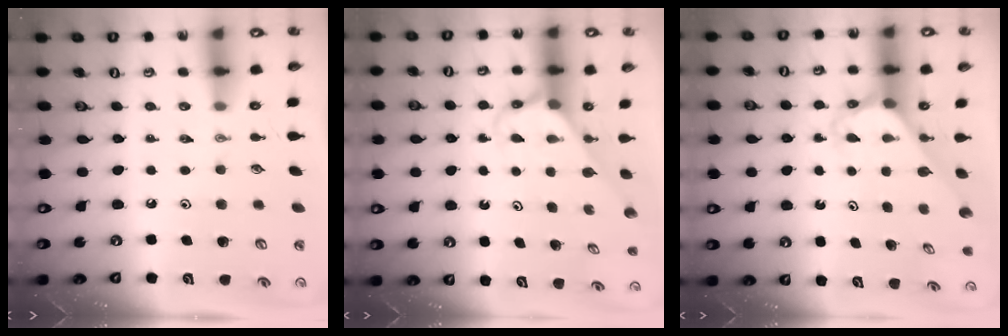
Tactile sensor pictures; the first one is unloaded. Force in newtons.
{"total": 2.8, "press": 2.8, "slide": 0.3}
{"total": 2.8, "press": 2.8, "slide": 0.2}